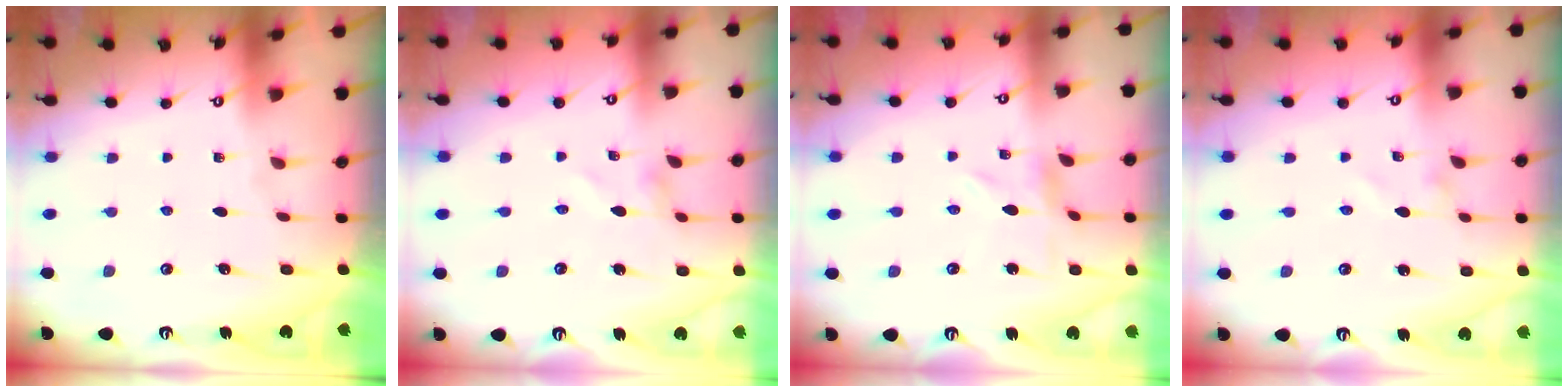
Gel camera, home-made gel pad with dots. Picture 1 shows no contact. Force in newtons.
{"total": 1.0, "press": 1.0, "slide": 0.0}
{"total": 0.0}
{"total": 1.3, "press": 1.3, "slide": 0.0}